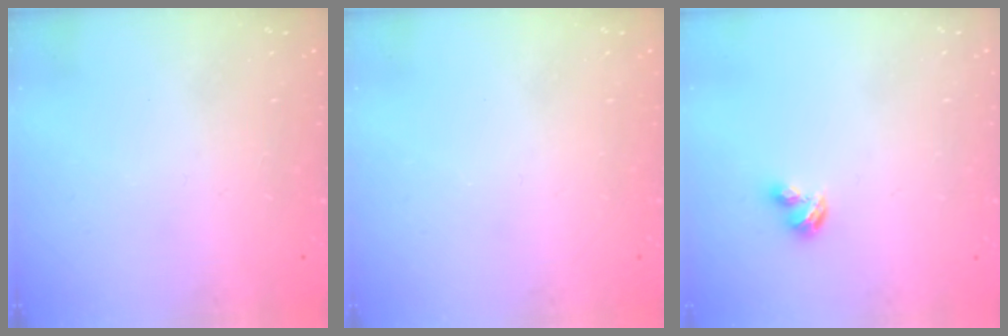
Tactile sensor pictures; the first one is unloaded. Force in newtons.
{"total": 0.0}
{"total": 2.9, "press": 2.8, "slide": 0.5}